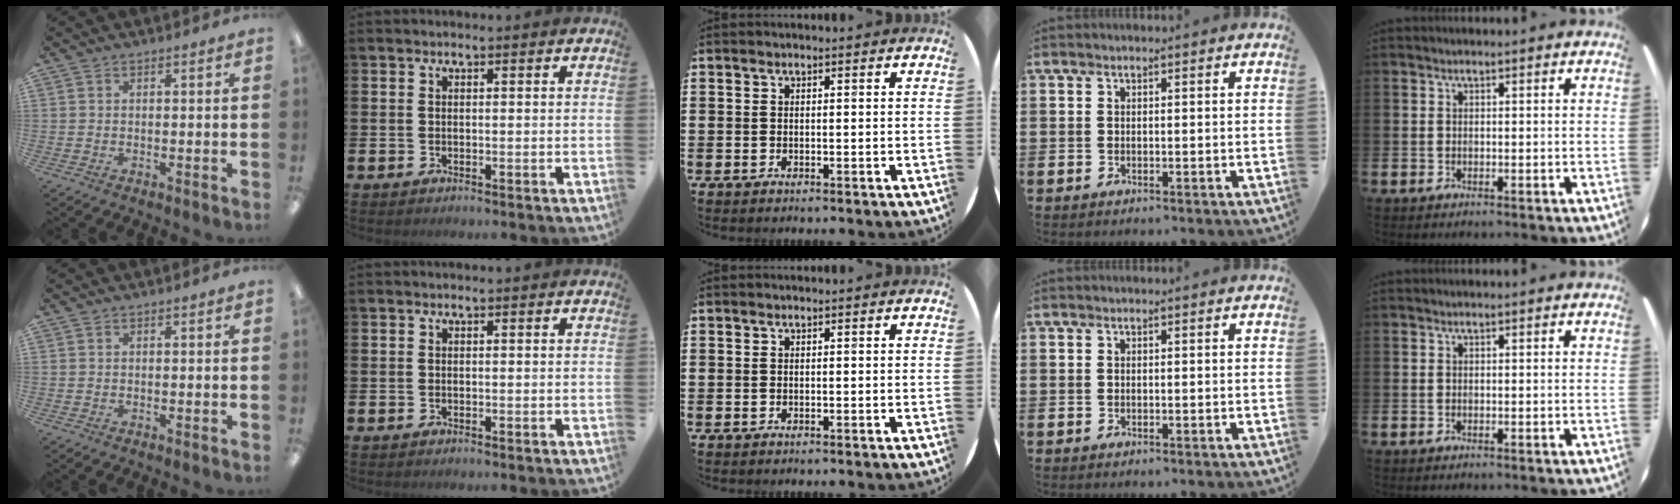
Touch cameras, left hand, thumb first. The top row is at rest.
{}